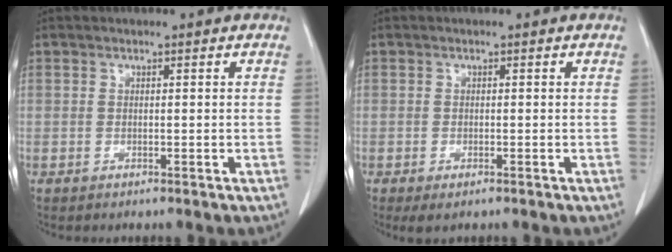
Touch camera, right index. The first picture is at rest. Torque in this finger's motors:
{"motor_torque": [0.35, -0.29, 0.03, 0.01]}